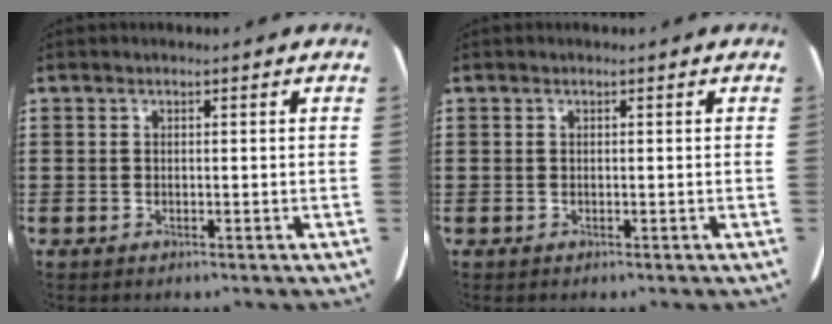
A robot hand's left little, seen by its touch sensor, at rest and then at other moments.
{"total": 0.0}